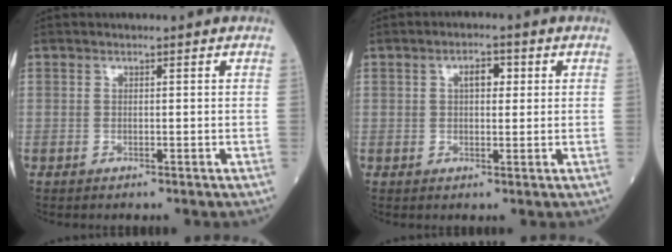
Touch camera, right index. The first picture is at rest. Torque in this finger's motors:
{"motor_torque": [0.10, 0.08, 0.09, 0.03]}